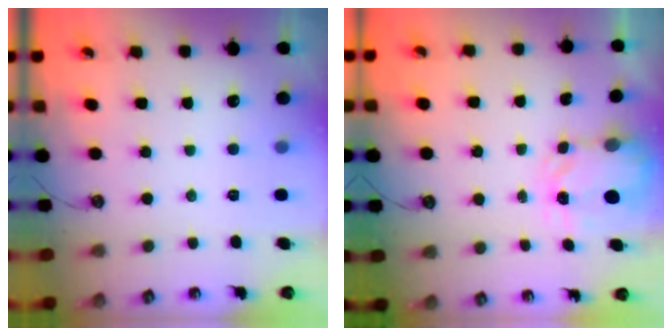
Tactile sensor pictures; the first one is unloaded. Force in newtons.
{"total": 3.6, "press": 3.6, "slide": 0.6}